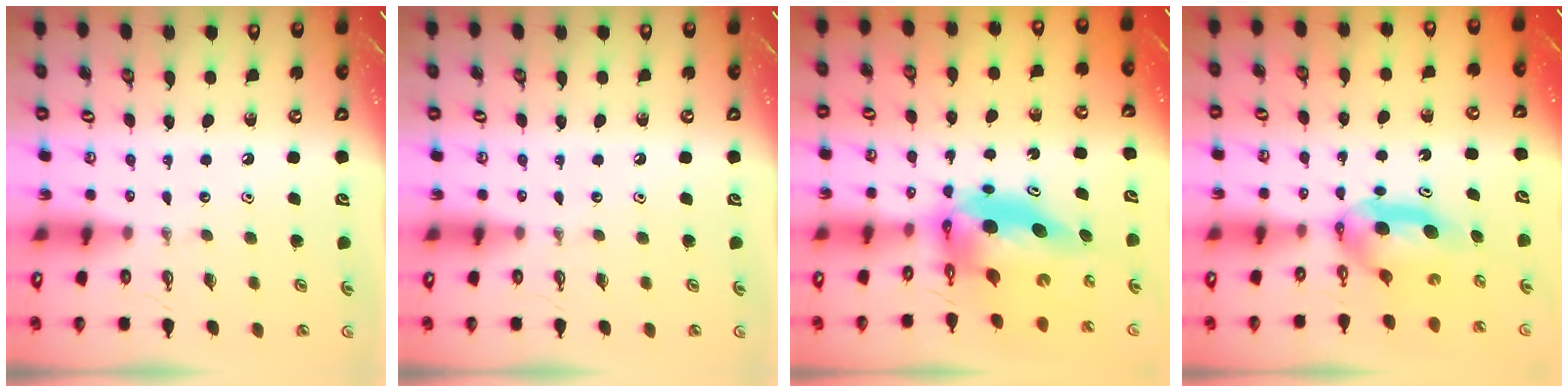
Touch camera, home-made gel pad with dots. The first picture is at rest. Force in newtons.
{"total": 0.0}
{"total": 8.8, "press": 8.8, "slide": 0.6}
{"total": 6.6, "press": 5.7, "slide": 3.4}